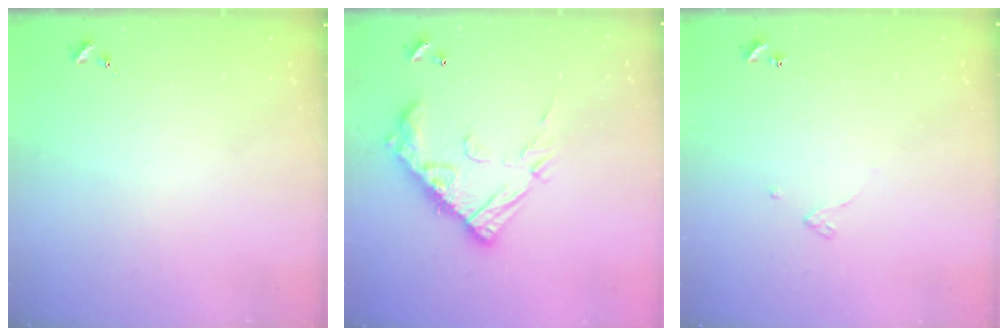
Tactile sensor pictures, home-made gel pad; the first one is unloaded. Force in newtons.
{"total": 17.5, "press": 17.4, "slide": 1.3}
{"total": 3.2, "press": 3.2, "slide": 0.2}